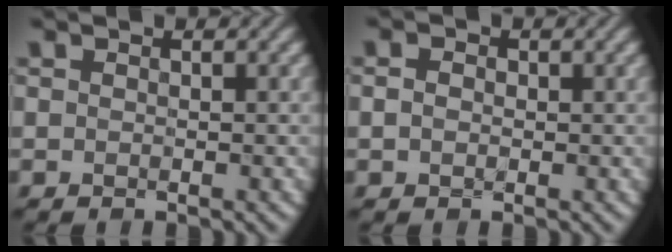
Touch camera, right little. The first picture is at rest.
{"total": 1.2, "force": [-0.3, 1.0, 0.6], "torque": [-0.013, 0.001, -0.006]}